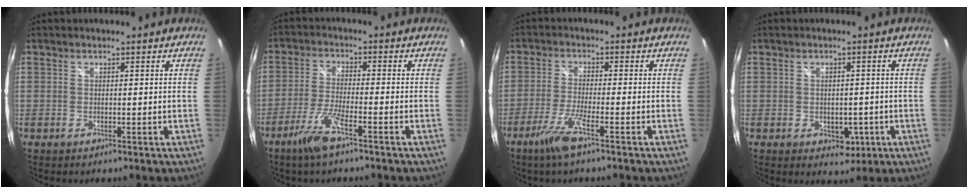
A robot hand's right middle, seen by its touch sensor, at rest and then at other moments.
{"total": 7.1, "force": [-4.7, 0.6, 5.3], "torque": [-0.122, -0.009, -0.092]}
{"total": 6.4, "force": [-4.1, 0.0, 4.8], "torque": [-0.113, -0.012, -0.081]}
{"total": 4.7, "force": [-1.5, 3.5, 2.8], "torque": [-0.042, -0.002, -0.011]}